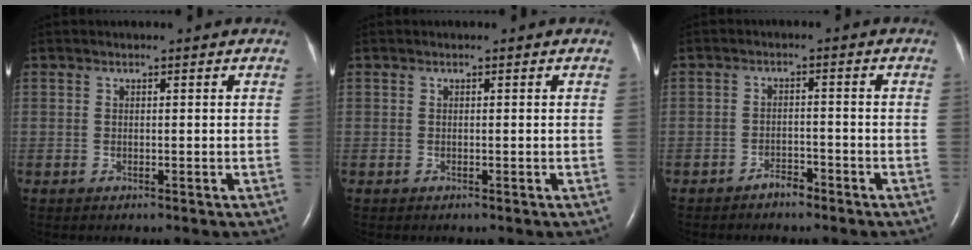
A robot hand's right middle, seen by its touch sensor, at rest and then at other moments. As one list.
[{"total": 0.0}, {"total": 2.3, "force": [-2.0, 0.8, 0.8], "torque": [-0.015, 0.002, -0.033]}]